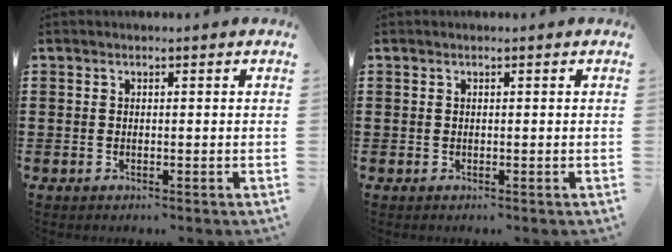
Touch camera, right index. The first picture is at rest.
{"total": 0.0}